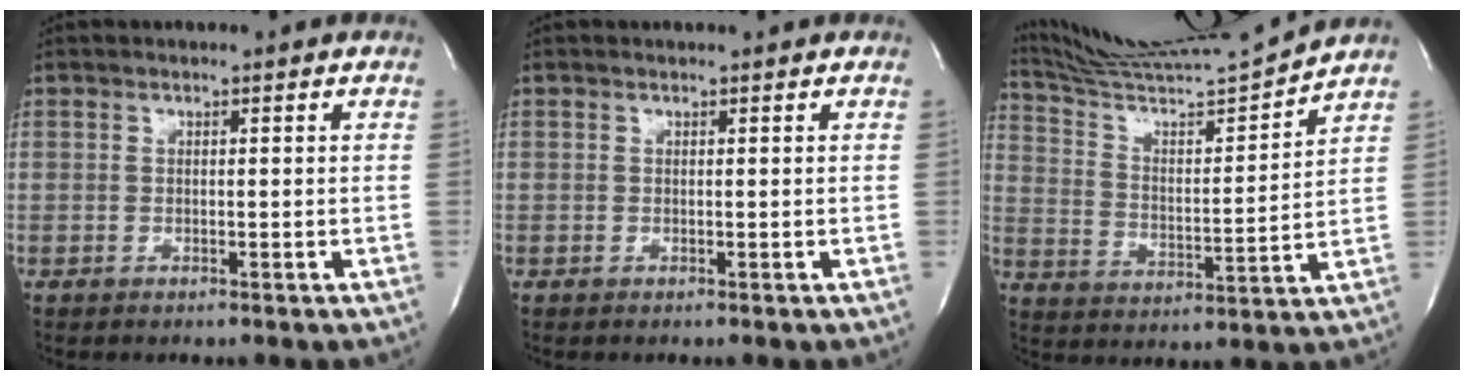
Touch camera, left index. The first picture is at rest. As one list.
[{"total": 0.0}, {"total": 16.2, "force": [15.2, -2.5, 4.7], "torque": [-0.100, -0.044, 0.256]}]